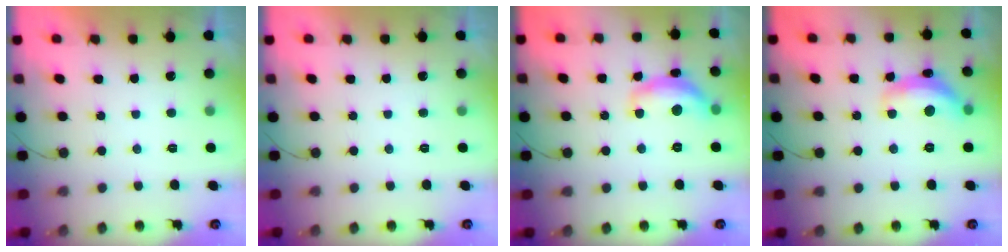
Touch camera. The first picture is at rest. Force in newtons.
{"total": 0.0}
{"total": 11.6, "press": 11.6, "slide": 0.6}
{"total": 14.2, "press": 14.2, "slide": 0.9}